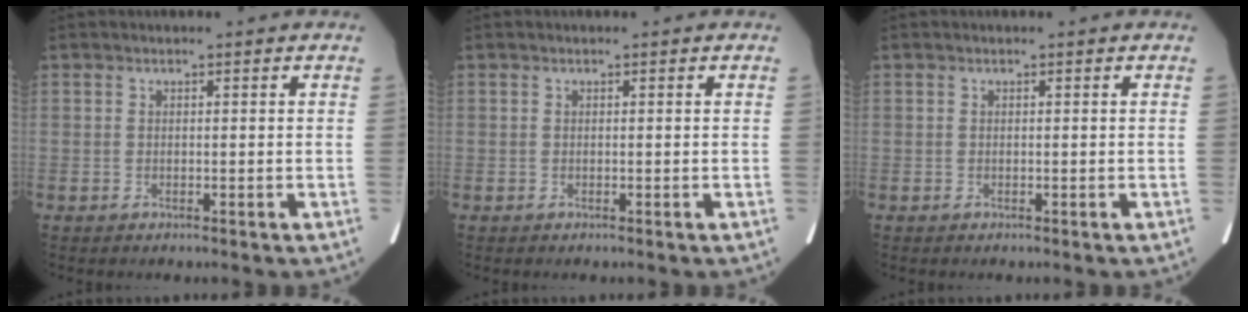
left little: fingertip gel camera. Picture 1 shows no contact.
{"total": 0.0}
{"total": 0.0}